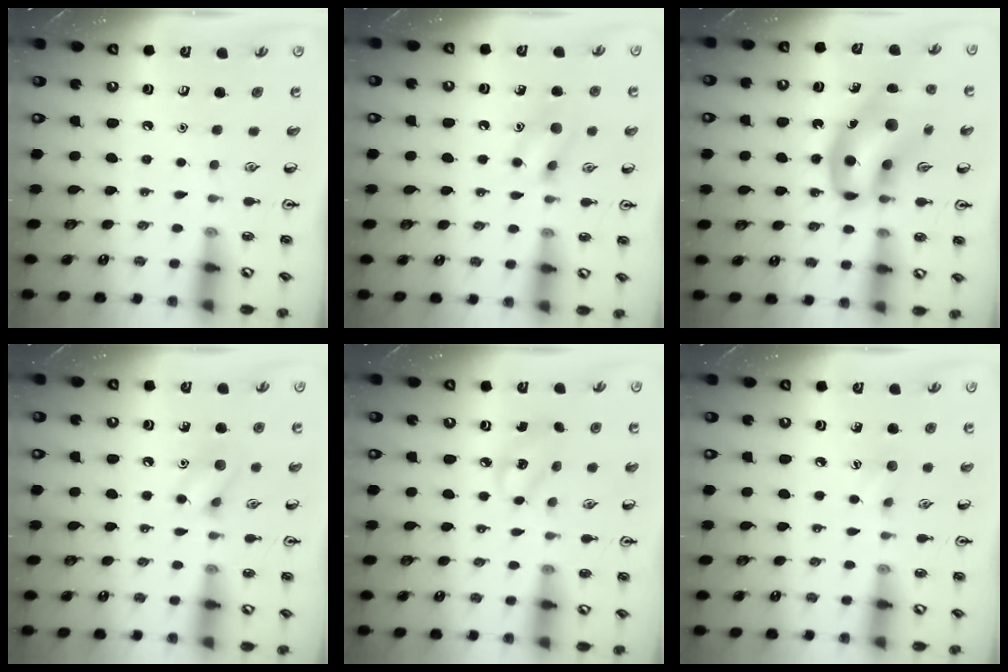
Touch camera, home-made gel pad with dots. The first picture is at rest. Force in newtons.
{"total": 9.6, "press": 9.5, "slide": 0.7}
{"total": 15.6, "press": 15.2, "slide": 3.5}
{"total": 7.9, "press": 7.9, "slide": 0.6}
{"total": 3.9, "press": 3.8, "slide": 0.9}
{"total": 5.2, "press": 4.9, "slide": 1.6}